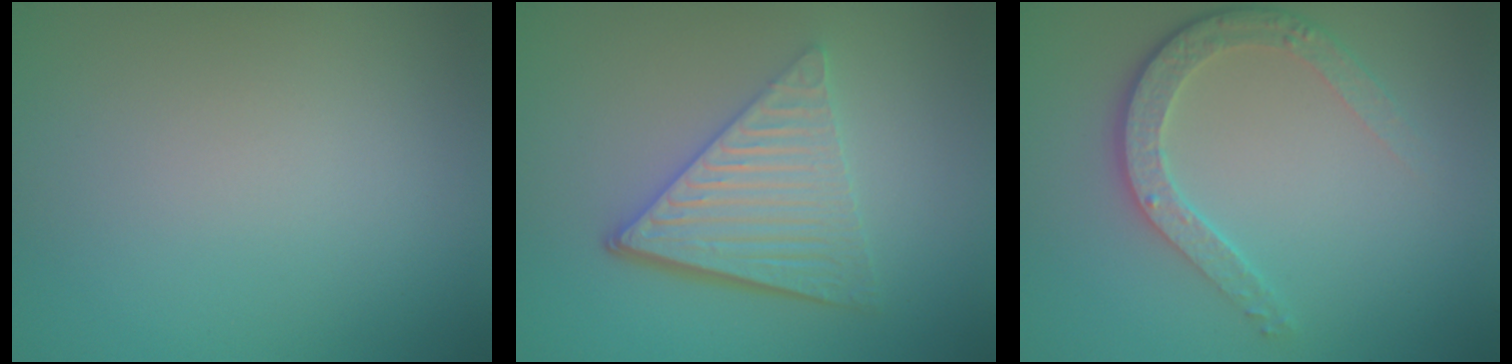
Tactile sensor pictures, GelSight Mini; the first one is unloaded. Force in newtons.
{"total": 5.7, "press": 4.0, "slide": 4.1}
{"total": 3.9, "press": 2.9, "slide": 2.5}